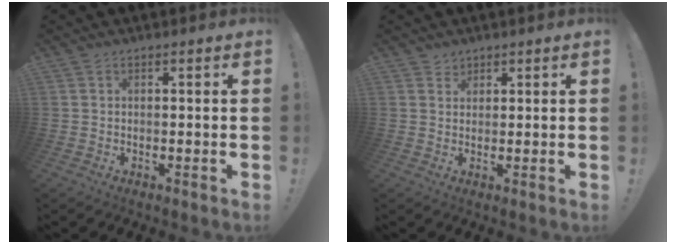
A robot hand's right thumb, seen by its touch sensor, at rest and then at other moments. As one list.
[{"total": 2.3, "force": [1.9, 1.4, 0.0], "torque": [0.007, -0.012, 0.033]}]